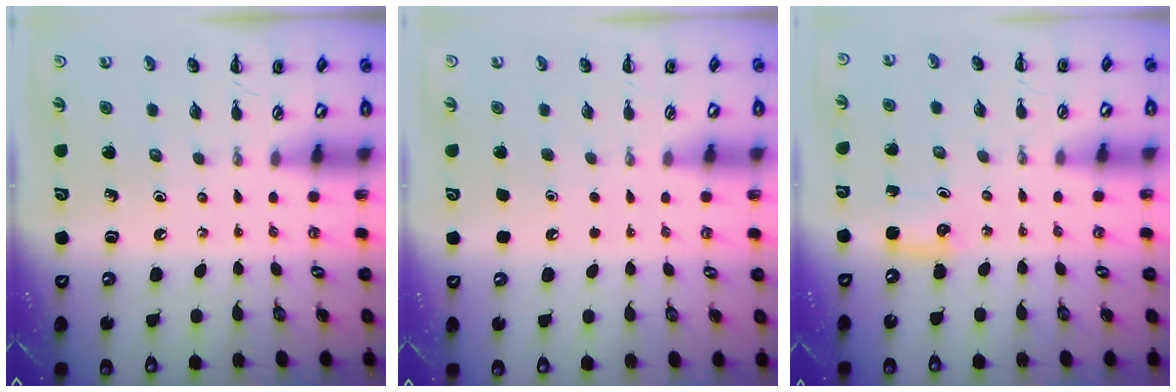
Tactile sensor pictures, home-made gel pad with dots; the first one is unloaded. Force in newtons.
{"total": 1.8, "press": 1.8, "slide": 0.1}
{"total": 2.4, "press": 2.3, "slide": 0.7}